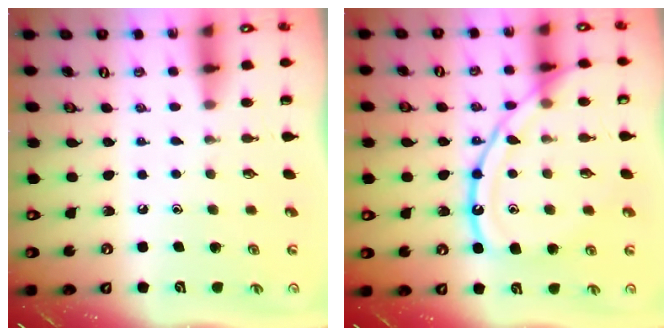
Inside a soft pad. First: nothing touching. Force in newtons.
{"total": 16.3, "press": 16.3, "slide": 1.5}